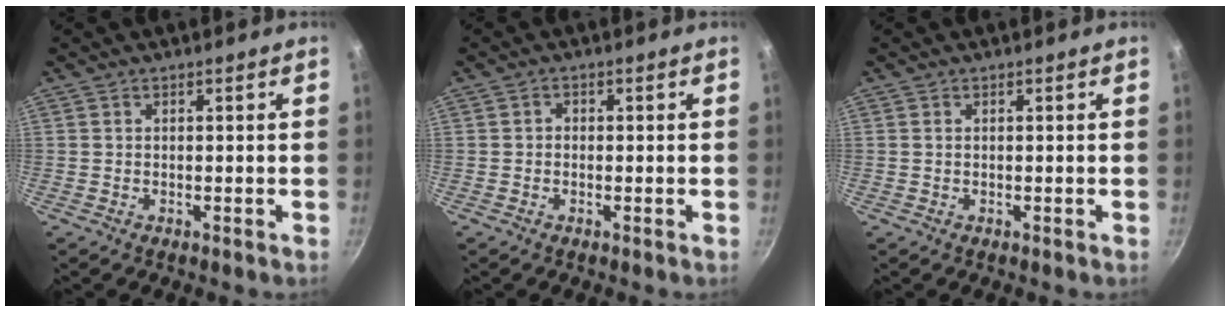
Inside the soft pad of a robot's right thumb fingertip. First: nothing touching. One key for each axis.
{"total": 1.0, "fx": -0.2, "fy": 0.9, "fz": 0.5, "tx": -0.007, "ty": 0.005, "tz": -0.004}
{"total": 0.0}